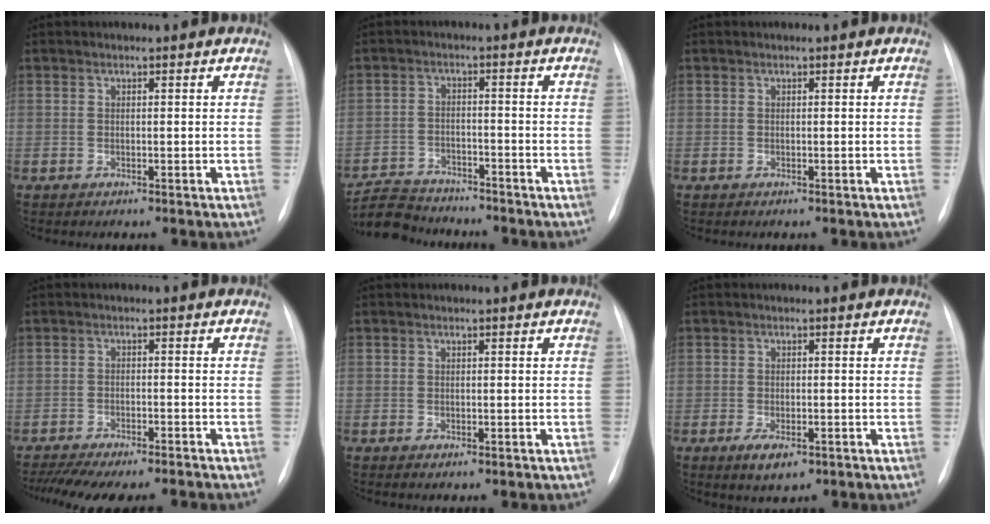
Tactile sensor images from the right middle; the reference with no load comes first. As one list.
[{"total": 8.0, "force": [-7.7, 2.1, 1.0], "torque": [-0.023, 0.001, -0.126]}, {"total": 0.0}, {"total": 15.2, "force": [-13.3, 3.1, 6.9], "torque": [-0.137, -0.013, -0.179]}, {"total": 0.9, "force": [-0.5, 0.4, 0.6], "torque": [-0.009, -0.001, -0.002]}, {"total": 3.8, "force": [-2.0, 1.6, 2.8], "torque": [-0.052, -0.004, -0.025]}]